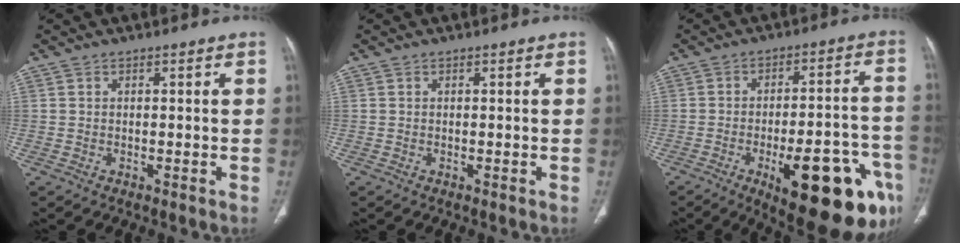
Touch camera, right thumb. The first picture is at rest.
{"total": 0.0}
{"total": 23.6, "force": [-10.5, 7.8, 19.6], "torque": [-0.193, 0.043, -0.132]}